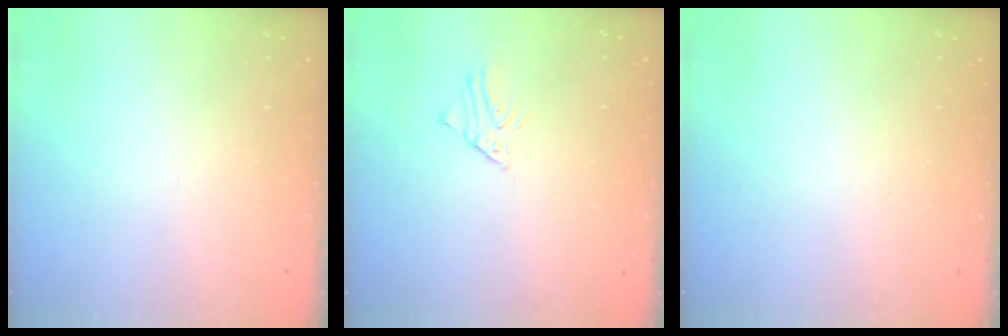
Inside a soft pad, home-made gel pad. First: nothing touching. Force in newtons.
{"total": 1.6, "press": 1.6, "slide": 0.1}
{"total": 0.0}